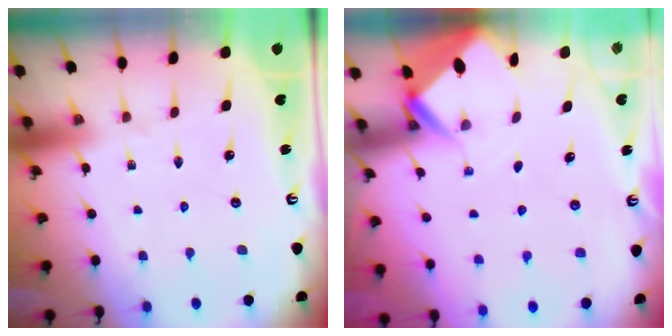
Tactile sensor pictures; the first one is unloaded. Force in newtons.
{"total": 2.8, "press": 2.8, "slide": 0.1}